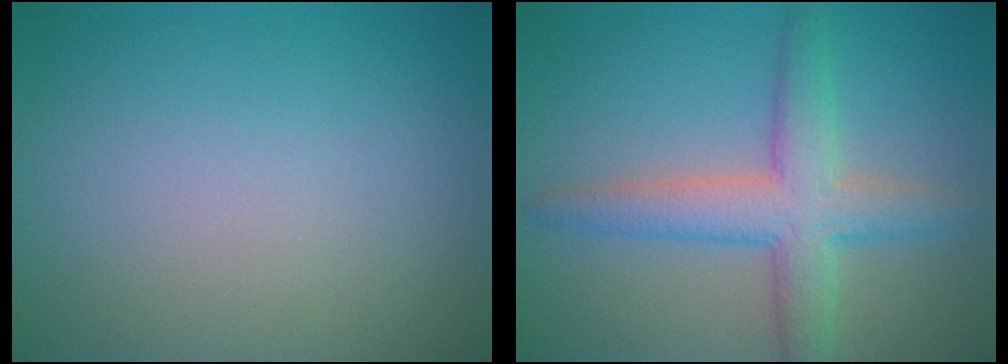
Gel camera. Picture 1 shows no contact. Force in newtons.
{"total": 5.0, "press": 5.0, "slide": 0.2}